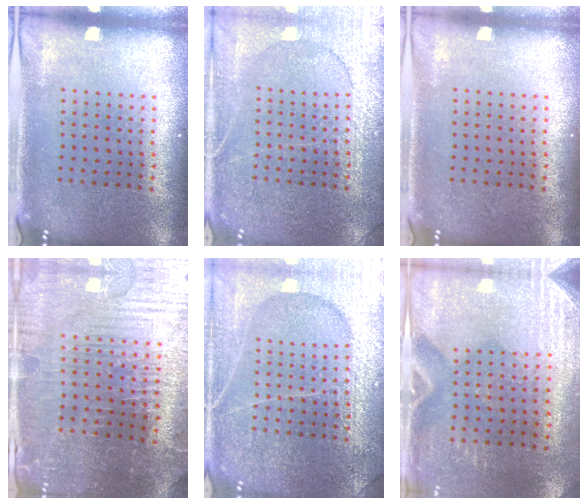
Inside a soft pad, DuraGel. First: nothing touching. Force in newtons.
{"total": 4.7, "press": 4.7, "slide": 0.6}
{"total": 0.0}
{"total": 3.7, "press": 3.7, "slide": 0.4}
{"total": 6.7, "press": 6.6, "slide": 0.9}
{"total": 2.8, "press": 2.5, "slide": 1.3}